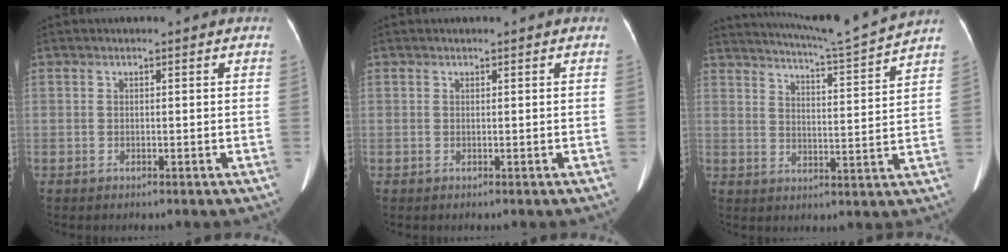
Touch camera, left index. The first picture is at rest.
{"total": 0.0}
{"total": 12.0, "force": [11.3, -2.4, 3.1], "torque": [-0.066, -0.035, 0.163]}